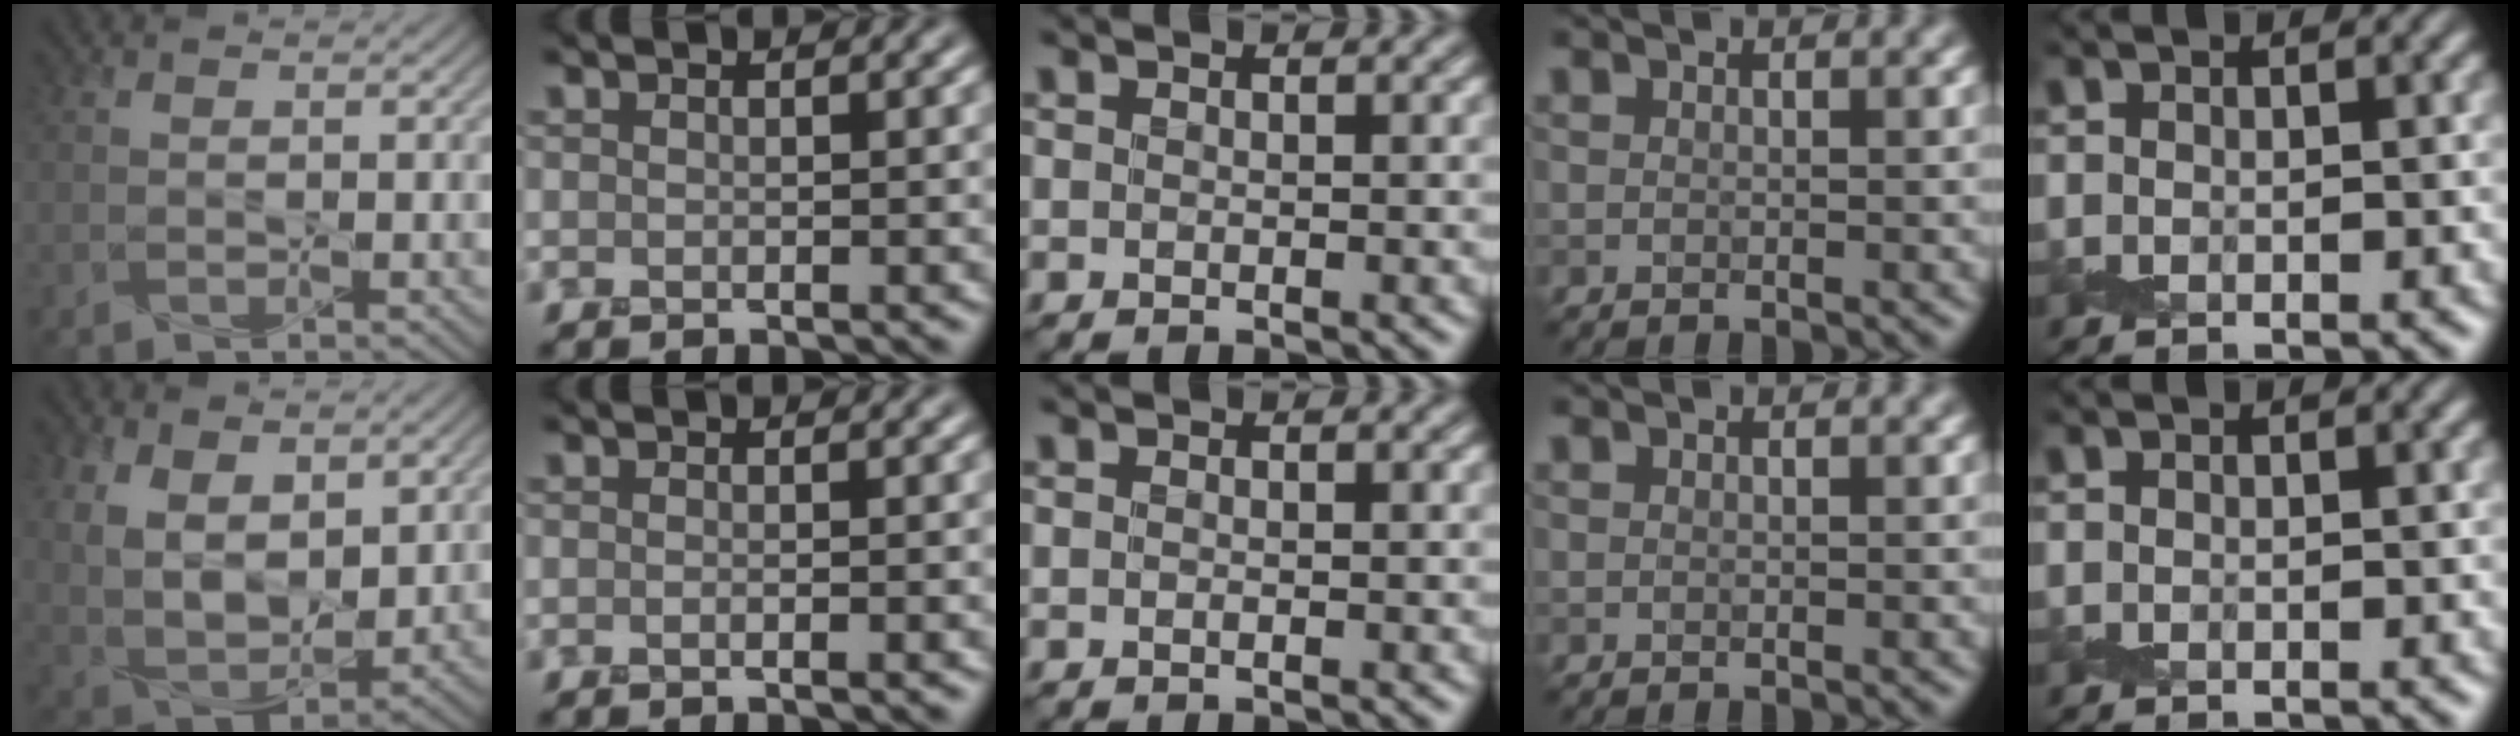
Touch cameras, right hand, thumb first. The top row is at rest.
{"thumb": {"total": 10.5, "force": [3.5, 6.5, 7.4], "torque": [-0.176, -0.013, 0.071]}, "index": {"total": 1.5, "force": [-0.1, 0.6, 1.3], "torque": [0.001, -0.005, -0.012]}}